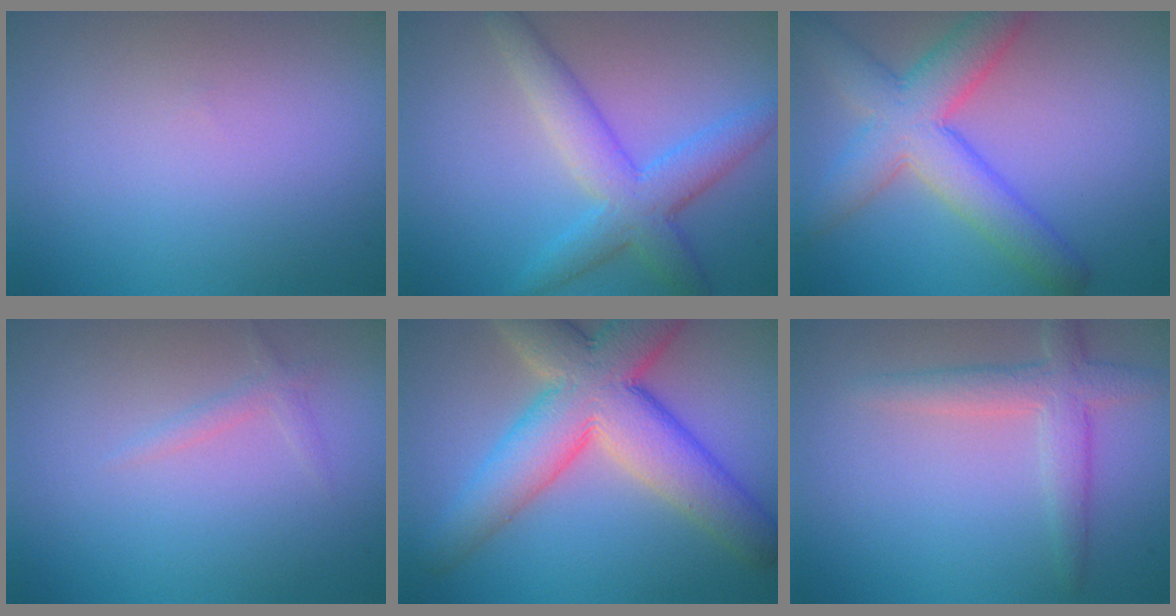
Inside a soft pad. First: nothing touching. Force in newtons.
{"total": 5.1, "press": 5.1, "slide": 0.1}
{"total": 6.8, "press": 6.8, "slide": 0.2}
{"total": 0.9, "press": 0.9, "slide": 0.1}
{"total": 10.2, "press": 10.2, "slide": 0.7}
{"total": 3.1, "press": 3.1, "slide": 0.2}